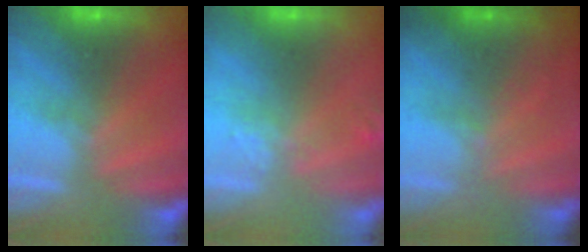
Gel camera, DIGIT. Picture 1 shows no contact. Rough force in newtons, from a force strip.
{"total": 2.7}
{"total": 1.9}